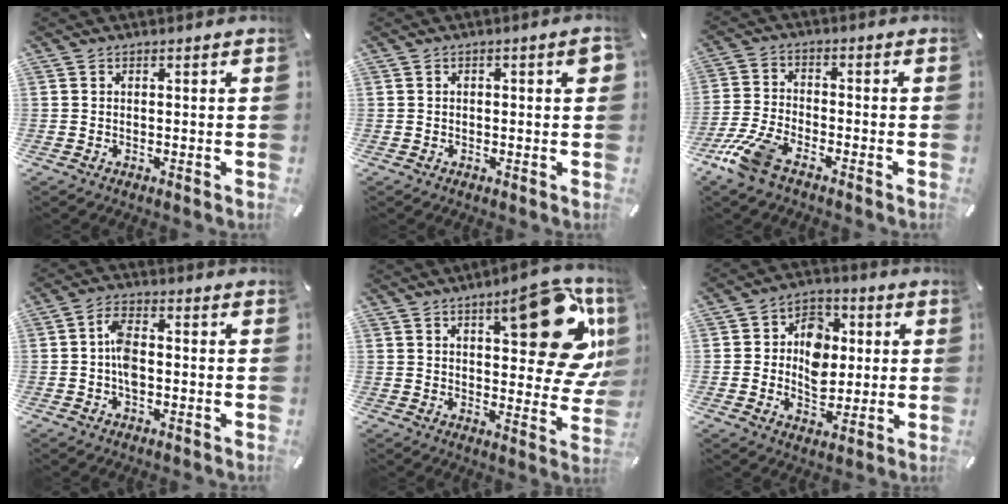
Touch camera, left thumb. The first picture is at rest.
{"total": 2.7, "force": [0.1, 0.9, 2.5], "torque": [-0.043, 0.006, 0.000]}
{"total": 9.1, "force": [-6.2, 3.5, 5.6], "torque": [-0.132, 0.014, -0.118]}
{"total": 5.7, "force": [-0.9, 3.0, 4.7], "torque": [-0.097, 0.007, -0.018]}
{"total": 24.6, "force": [10.5, 10.4, 19.7], "torque": [-0.233, -0.065, 0.161]}
{"total": 10.6, "force": [-0.2, 8.8, 6.0], "torque": [-0.090, 0.019, 0.003]}